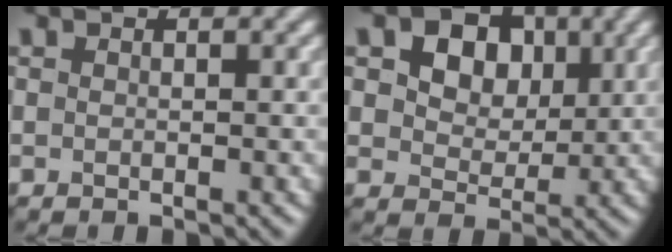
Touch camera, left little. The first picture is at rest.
{"total": 8.6, "force": [3.4, 6.3, 4.8], "torque": [-0.090, 0.017, 0.048]}